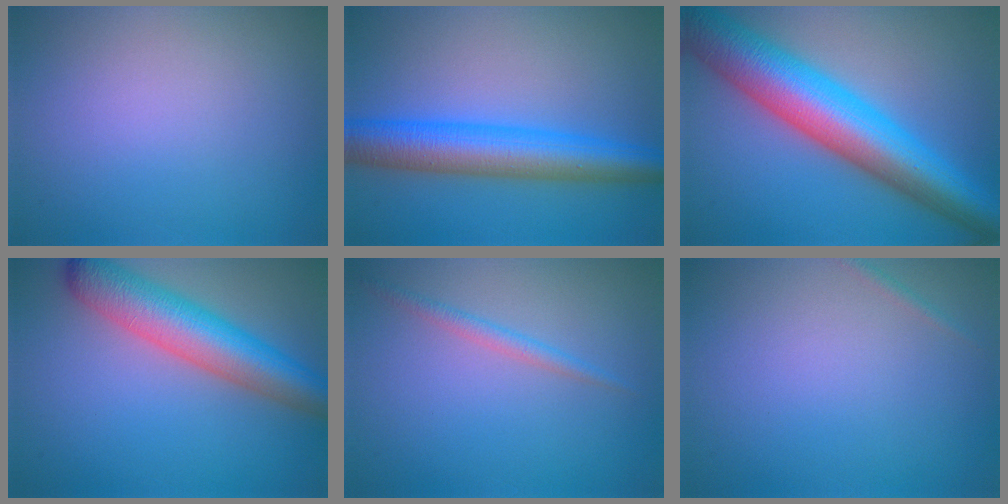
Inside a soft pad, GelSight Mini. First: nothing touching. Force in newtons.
{"total": 7.1, "press": 7.1, "slide": 0.1}
{"total": 11.6, "press": 11.6, "slide": 0.4}
{"total": 7.2, "press": 7.2, "slide": 0.3}
{"total": 1.3, "press": 1.3, "slide": 0.0}
{"total": 0.6, "press": 0.6, "slide": 0.0}